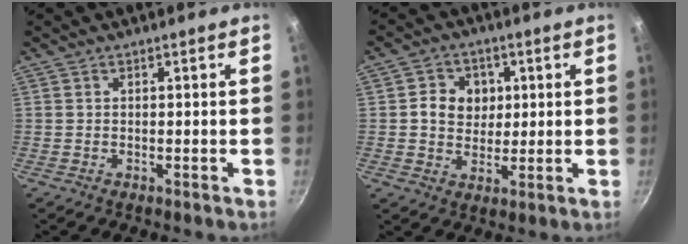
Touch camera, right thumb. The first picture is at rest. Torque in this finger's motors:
{"motor_torque": [-0.47, 0.56, 0.23, -0.21, 0.08]}